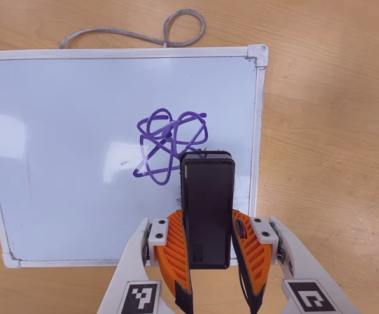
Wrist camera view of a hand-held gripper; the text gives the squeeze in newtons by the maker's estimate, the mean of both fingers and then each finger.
{"total": 6.5, "left": 4.6, "right": 8.4}